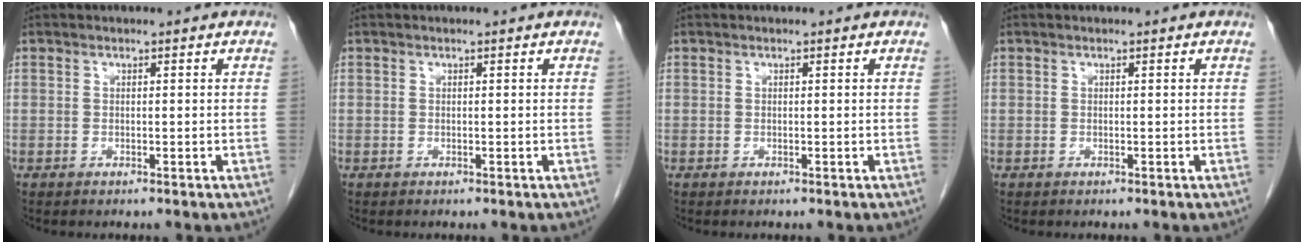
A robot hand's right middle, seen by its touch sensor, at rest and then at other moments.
{"total": 0.0}
{"total": 0.0}
{"total": 0.0}